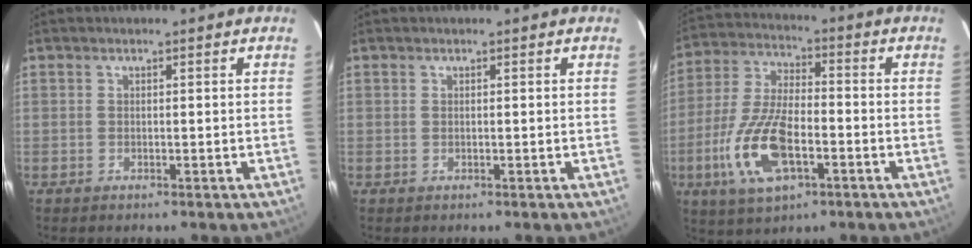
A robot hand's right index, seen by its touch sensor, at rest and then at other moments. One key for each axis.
{"total": 0.0}
{"total": 15.0, "fx": -5.4, "fy": 6.3, "fz": 12.5, "tx": -0.275, "ty": -0.008, "tz": -0.099}